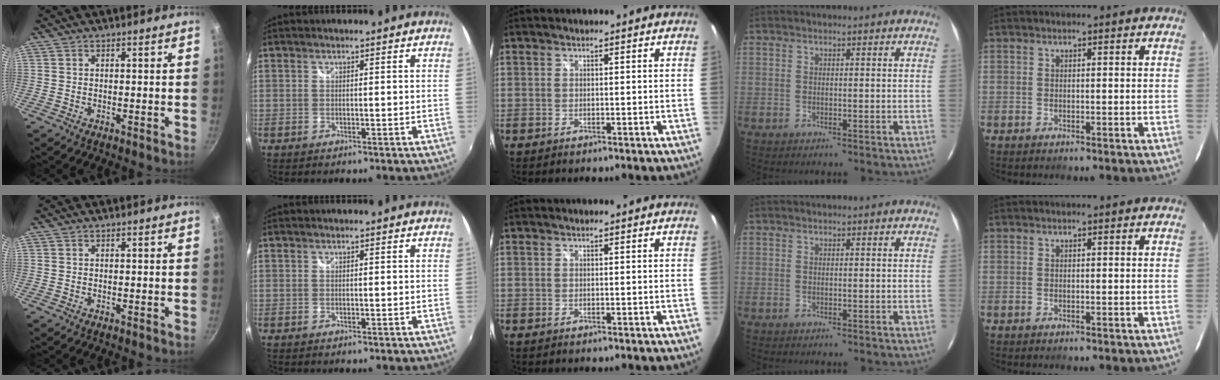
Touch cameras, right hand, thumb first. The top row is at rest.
{}